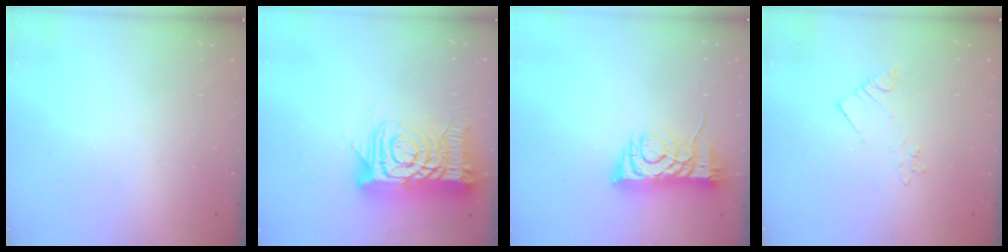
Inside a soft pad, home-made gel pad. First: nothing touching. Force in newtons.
{"total": 16.0, "press": 15.9, "slide": 1.6}
{"total": 7.6, "press": 7.5, "slide": 1.2}
{"total": 2.1, "press": 2.1, "slide": 0.4}